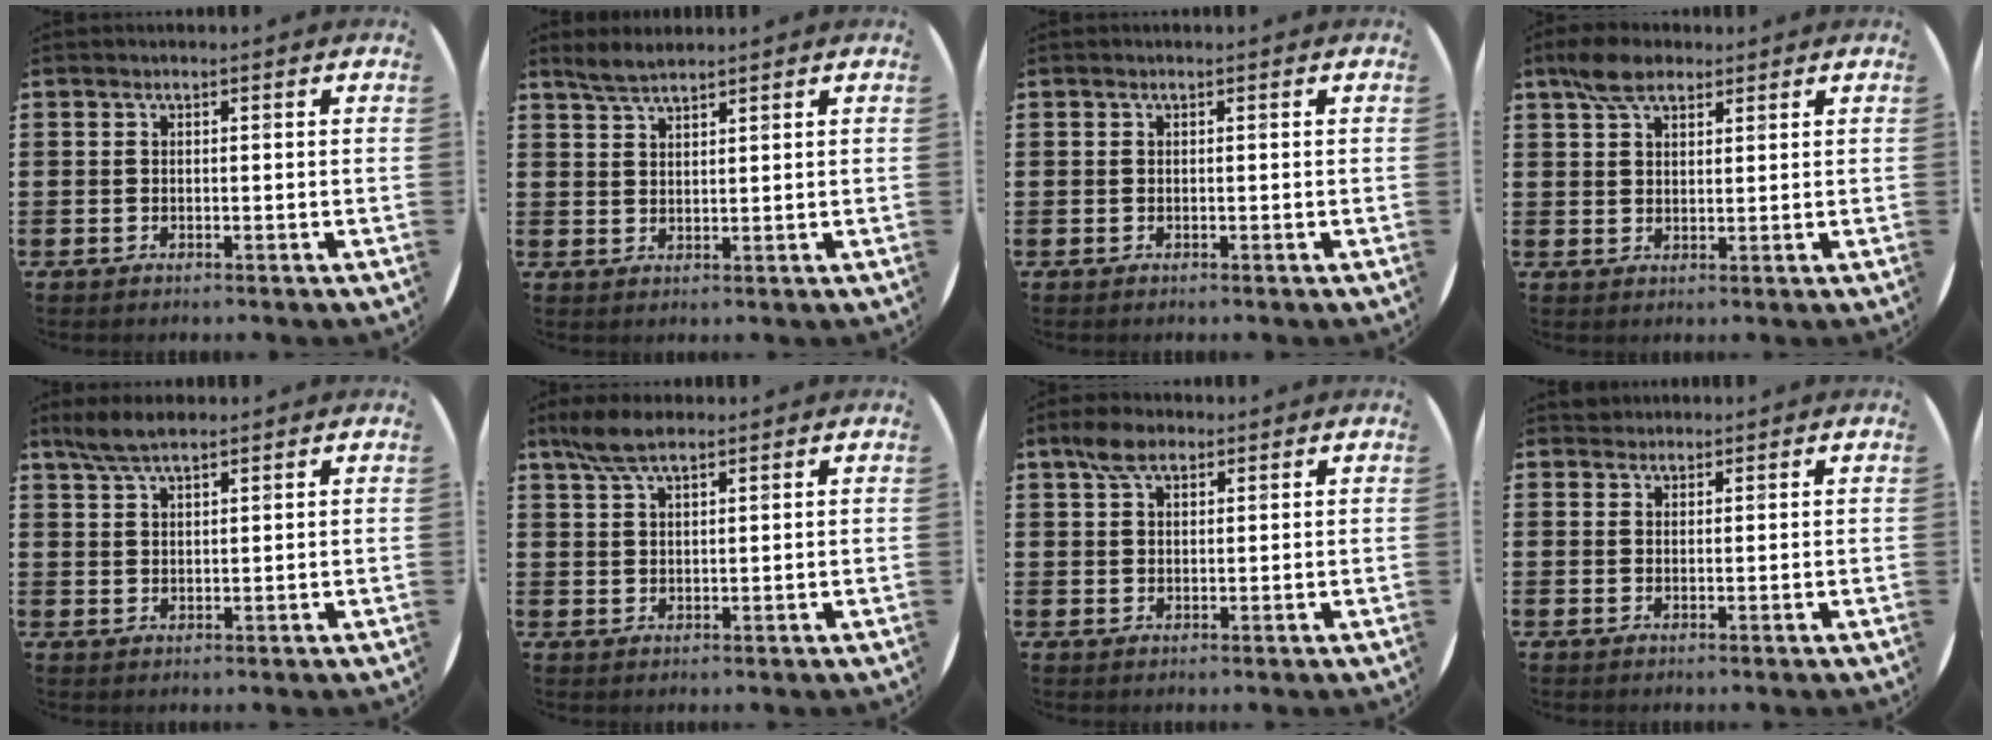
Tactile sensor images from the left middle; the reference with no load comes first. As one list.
[{"total": 2.7, "force": [2.6, 0.3, 0.8], "torque": [-0.021, 0.000, 0.049]}, {"total": 0.0}, {"total": 4.9, "force": [3.7, 2.3, 2.2], "torque": [-0.043, 0.003, 0.068]}, {"total": 4.2, "force": [3.4, 1.0, 2.3], "torque": [-0.052, 0.002, 0.062]}, {"total": 5.1, "force": [3.8, 1.5, 3.0], "torque": [-0.067, 0.002, 0.070]}, {"total": 4.2, "force": [2.9, 2.1, 2.3], "torque": [-0.042, 0.006, 0.052]}, {"total": 1.3, "force": [1.3, 0.4, -0.2], "torque": [0.001, 0.004, 0.026]}]